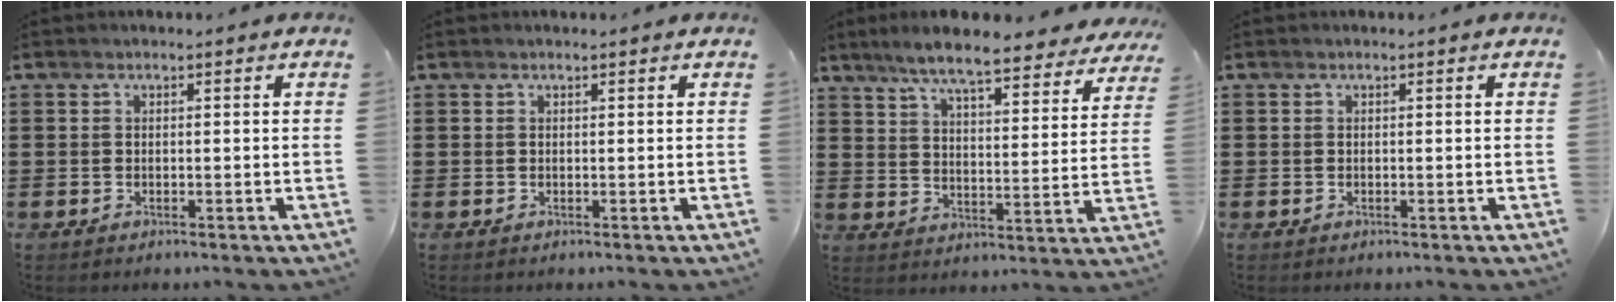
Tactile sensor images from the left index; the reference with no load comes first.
{"total": 0.0}
{"total": 7.9, "force": [7.0, 0.3, 3.6], "torque": [-0.096, -0.035, 0.121]}
{"total": 0.0}